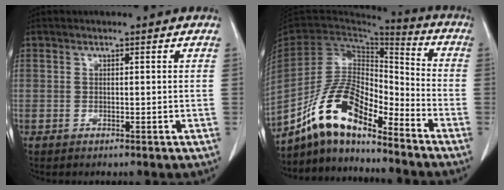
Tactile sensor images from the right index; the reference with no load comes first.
{"total": 13.0, "force": [-9.8, 4.2, 7.3], "torque": [-0.144, 0.029, -0.179]}